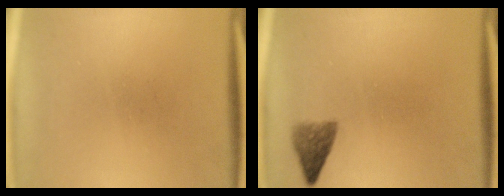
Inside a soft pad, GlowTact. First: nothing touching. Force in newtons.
{"total": 2.6}